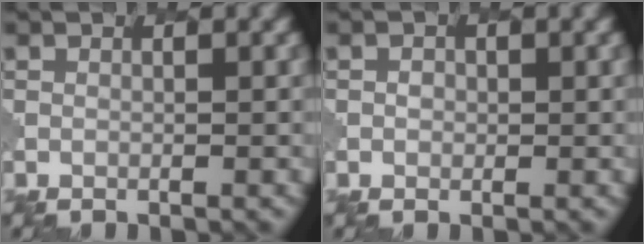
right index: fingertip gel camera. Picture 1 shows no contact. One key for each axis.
{"total": 0.9, "fx": 0.0, "fy": 0.9, "fz": 0.3, "tx": -0.005, "ty": 0.000, "tz": 0.001}